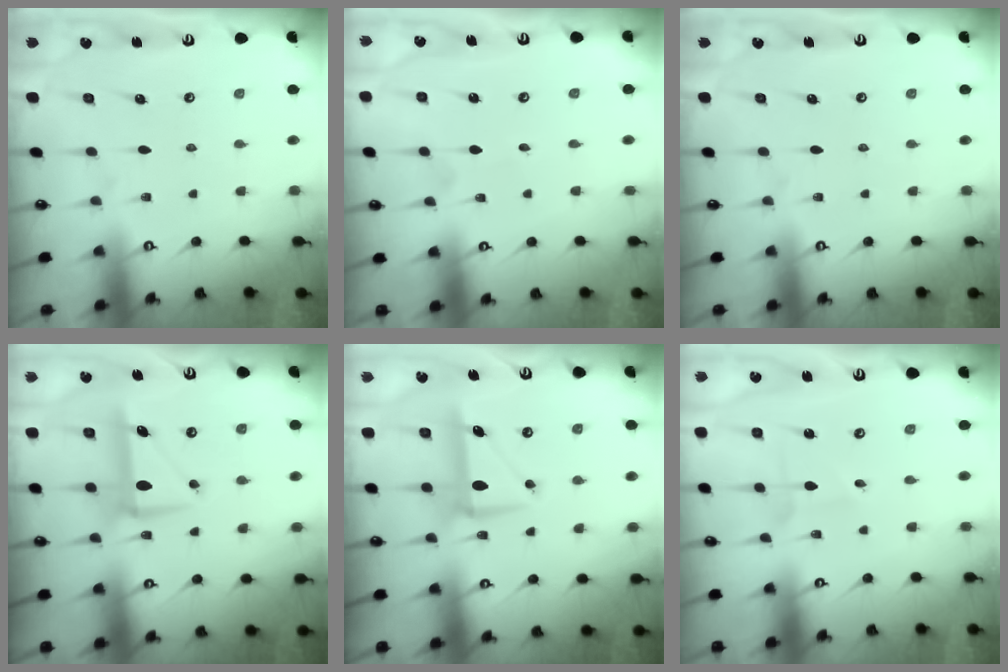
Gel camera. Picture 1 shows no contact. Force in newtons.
{"total": 0.6, "press": 0.6, "slide": 0.0}
{"total": 0.0}
{"total": 8.0, "press": 7.9, "slide": 1.0}
{"total": 8.0, "press": 7.9, "slide": 1.0}
{"total": 1.9, "press": 1.9, "slide": 0.1}